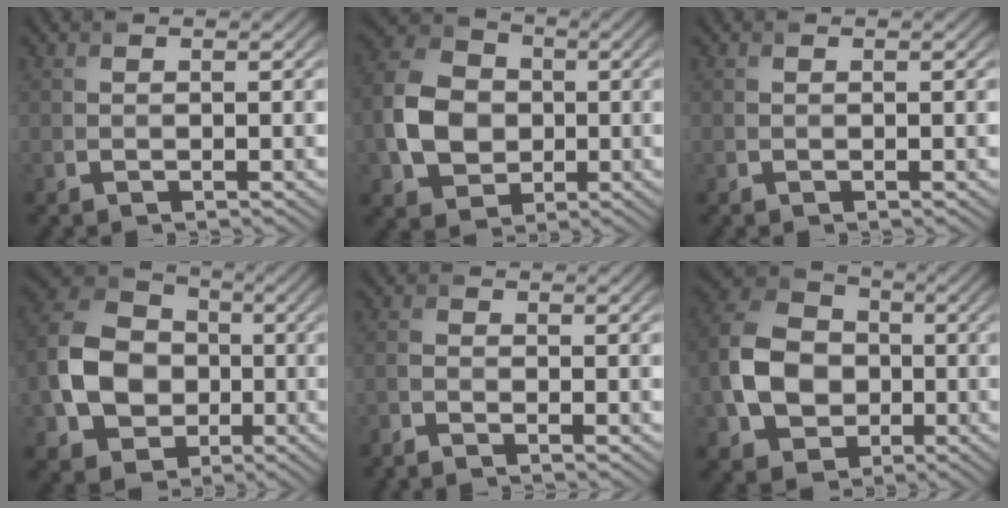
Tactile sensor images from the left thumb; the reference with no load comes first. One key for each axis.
{"total": 9.5, "fx": -1.2, "fy": 7.5, "fz": 5.7, "tx": -0.136, "ty": 0.008, "tz": -0.032}
{"total": 0.0}
{"total": 12.1, "fx": -2.1, "fy": 9.5, "fz": 7.2, "tx": -0.175, "ty": 0.007, "tz": -0.057}
{"total": 2.0, "fx": -1.7, "fy": 0.6, "fz": 0.9, "tx": -0.020, "ty": 0.002, "tz": -0.041}
{"total": 11.0, "fx": -2.0, "fy": 8.6, "fz": 6.6, "tx": -0.154, "ty": 0.009, "tz": -0.051}